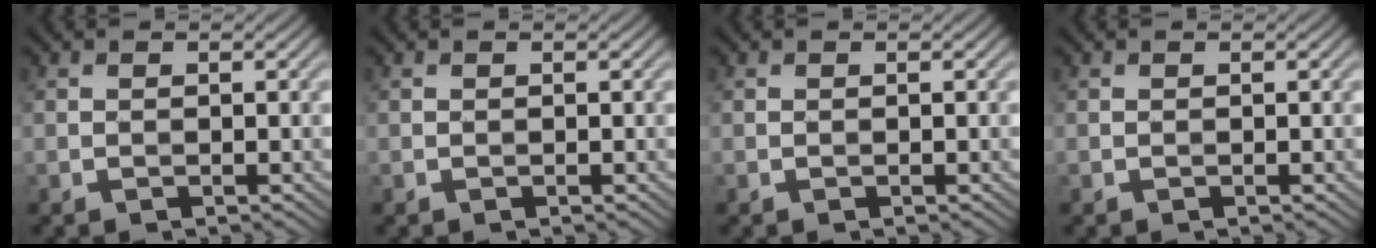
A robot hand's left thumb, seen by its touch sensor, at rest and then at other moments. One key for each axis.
{"total": 0.0}
{"total": 0.0}
{"total": 0.0}